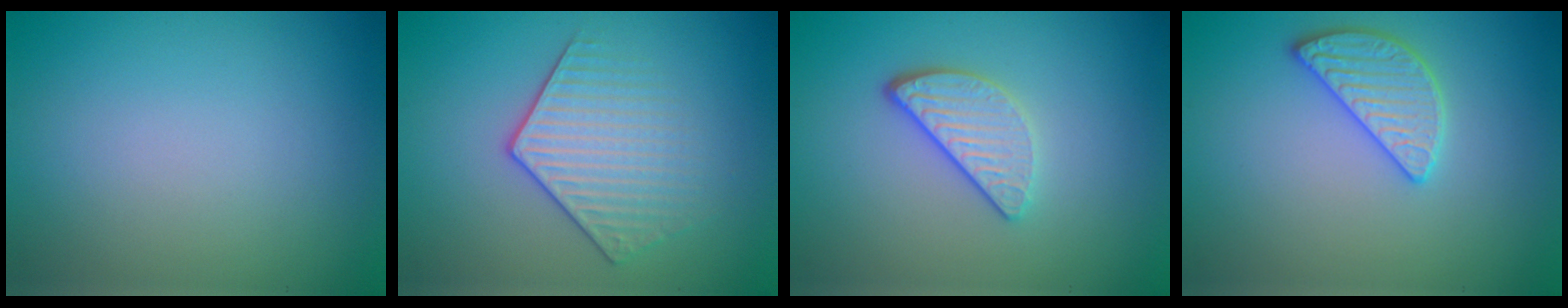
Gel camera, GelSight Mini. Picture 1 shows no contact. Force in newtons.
{"total": 3.5, "press": 3.1, "slide": 1.8}
{"total": 3.3, "press": 2.6, "slide": 2.0}
{"total": 2.8, "press": 2.8, "slide": 0.3}